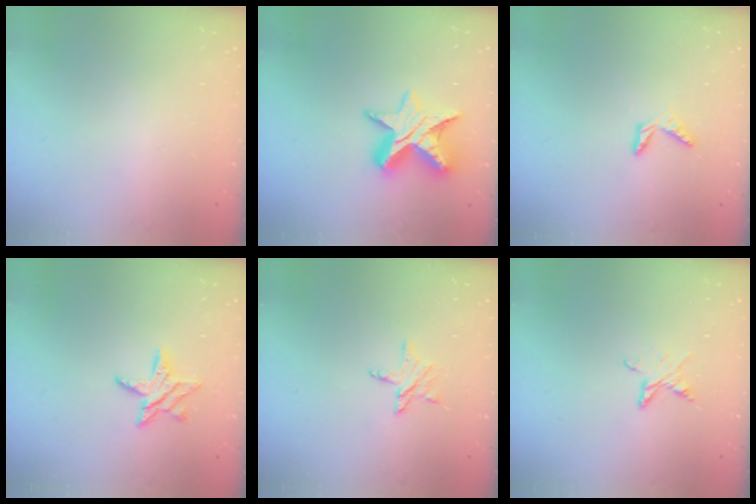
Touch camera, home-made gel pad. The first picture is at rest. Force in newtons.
{"total": 10.8, "press": 10.8, "slide": 0.7}
{"total": 4.2, "press": 4.2, "slide": 0.3}
{"total": 7.6, "press": 7.6, "slide": 0.3}
{"total": 5.5, "press": 5.5, "slide": 0.5}
{"total": 3.8, "press": 3.8, "slide": 0.5}